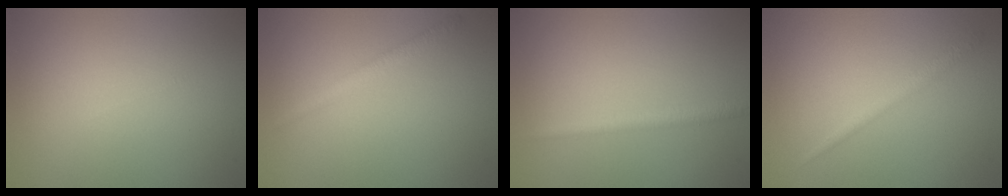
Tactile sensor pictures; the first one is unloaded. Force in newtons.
{"total": 1.5, "press": 1.5, "slide": 0.0}
{"total": 1.7, "press": 1.7, "slide": 0.1}
{"total": 1.4, "press": 1.4, "slide": 0.1}